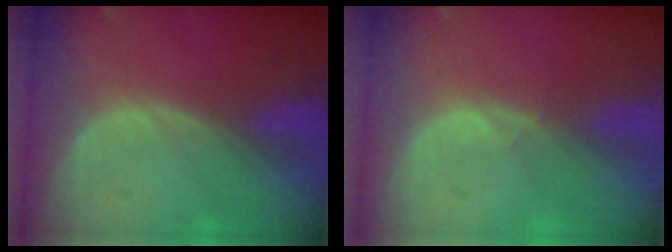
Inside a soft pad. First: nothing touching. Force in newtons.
{"total": 0.5, "press": 0.5, "slide": 0.2}